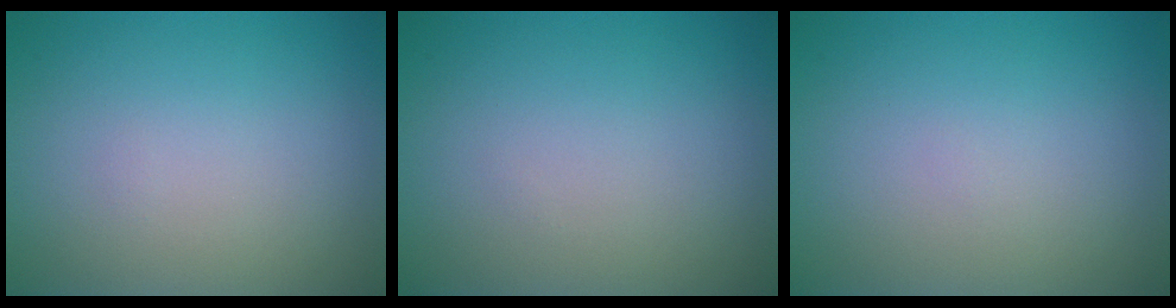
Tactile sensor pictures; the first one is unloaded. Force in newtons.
{"total": 0.0}
{"total": 0.0}